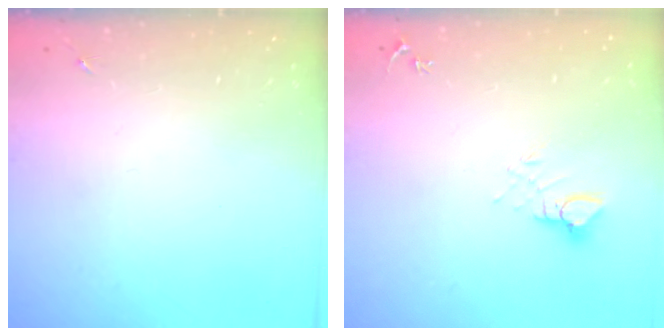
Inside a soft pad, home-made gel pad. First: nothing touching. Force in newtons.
{"total": 5.5, "press": 5.5, "slide": 0.4}